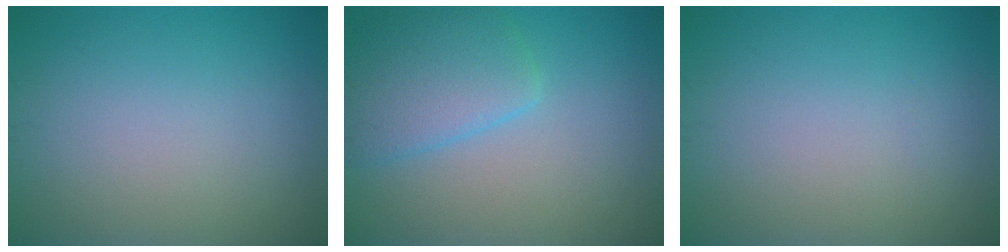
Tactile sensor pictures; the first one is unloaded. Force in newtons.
{"total": 4.4, "press": 4.4, "slide": 0.3}
{"total": 0.0}